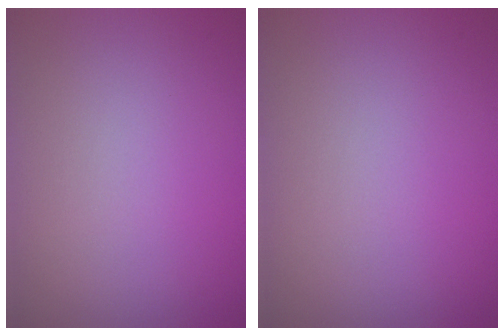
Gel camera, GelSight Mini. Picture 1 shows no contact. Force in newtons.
{"total": 0.0}